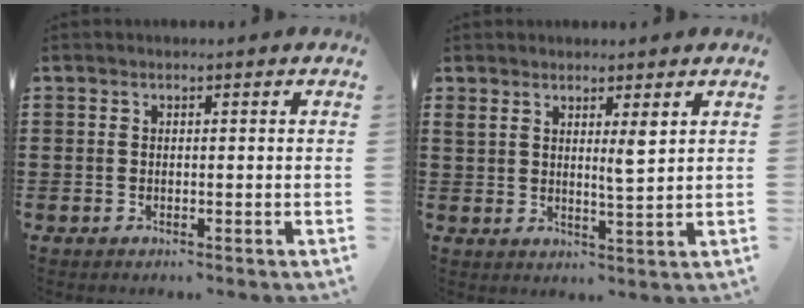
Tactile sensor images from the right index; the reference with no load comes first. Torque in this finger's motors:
{"motor_torque": [0.97, 0.35, 0.11, 0.07]}